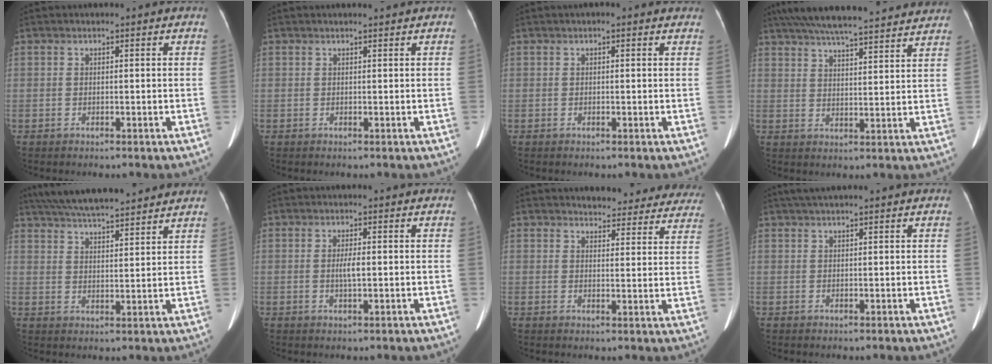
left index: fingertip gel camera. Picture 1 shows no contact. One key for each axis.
{"total": 1.4, "fx": 1.2, "fy": 0.1, "fz": 0.6, "tx": -0.005, "ty": 0.012, "tz": 0.019}
{"total": 1.7, "fx": 1.1, "fy": 0.6, "fz": 1.2, "tx": -0.015, "ty": 0.016, "tz": 0.010}
{"total": 22.7, "fx": 20.3, "fy": 2.9, "fz": 9.7, "tx": -0.167, "ty": 0.034, "tz": 0.277}
{"total": 16.6, "fx": 14.8, "fy": 2.2, "fz": 7.3, "tx": -0.129, "ty": 0.039, "tz": 0.221}
{"total": 2.0, "fx": -0.1, "fy": 0.3, "fz": 2.0, "tx": -0.042, "ty": -0.003, "tz": -0.001}
{"total": 16.7, "fx": 15.7, "fy": 4.6, "fz": 3.2, "tx": -0.006, "ty": -0.028, "tz": 0.162}
{"total": 4.6, "fx": 3.8, "fy": 0.0, "fz": 2.6, "tx": -0.040, "ty": 0.035, "tz": 0.065}